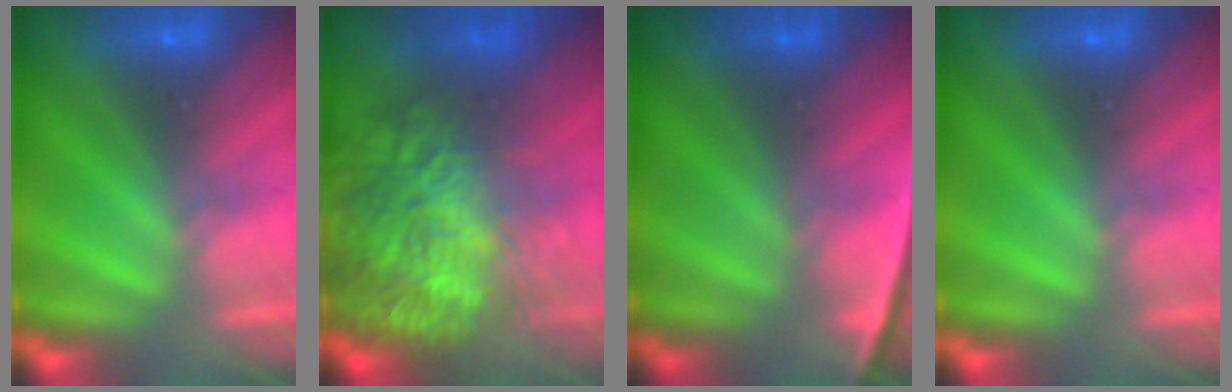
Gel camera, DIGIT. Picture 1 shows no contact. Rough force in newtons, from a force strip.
{"total": 11.8}
{"total": 2.4}
{"total": 0.0}